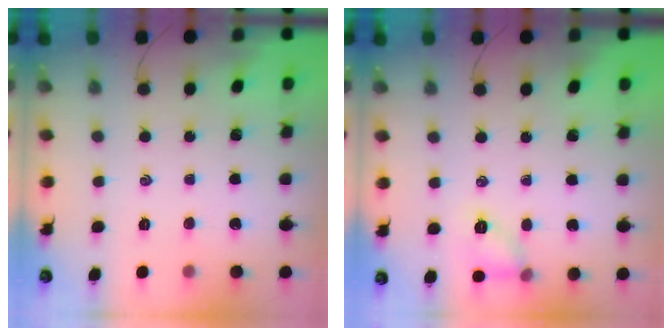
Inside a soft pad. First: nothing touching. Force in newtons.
{"total": 7.4, "press": 7.4, "slide": 0.5}